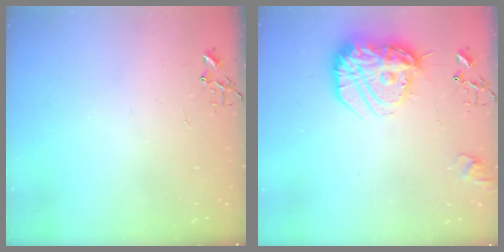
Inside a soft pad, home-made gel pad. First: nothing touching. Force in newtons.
{"total": 17.0, "press": 17.0, "slide": 1.4}